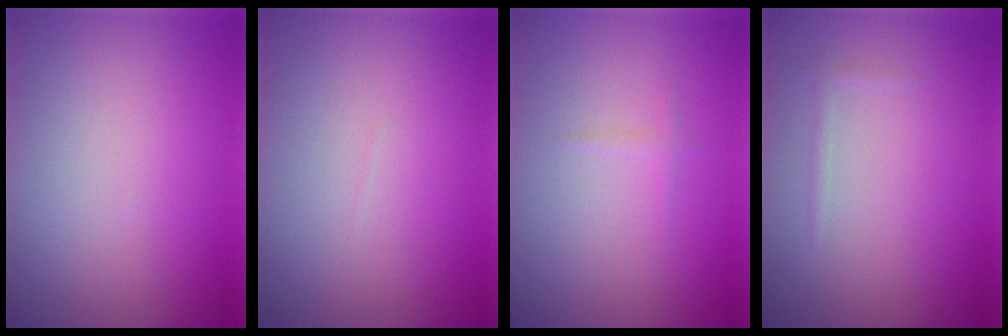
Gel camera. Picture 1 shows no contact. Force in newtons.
{"total": 0.0}
{"total": 0.6, "press": 0.6, "slide": 0.1}
{"total": 0.6, "press": 0.6, "slide": 0.0}